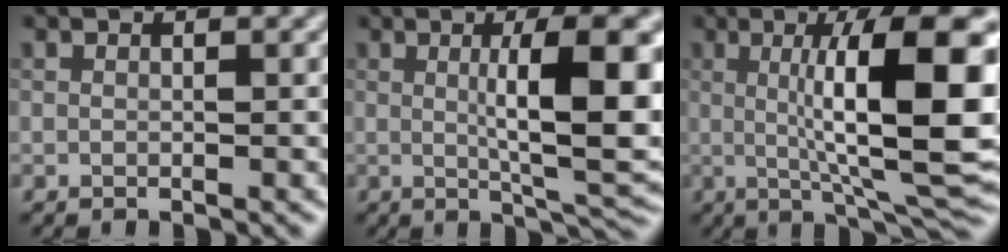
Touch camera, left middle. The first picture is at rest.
{"total": 9.2, "force": [0.9, 2.0, 8.9], "torque": [-0.117, -0.002, 0.016]}
{"total": 12.7, "force": [1.0, 2.8, 12.4], "torque": [-0.167, 0.004, 0.018]}